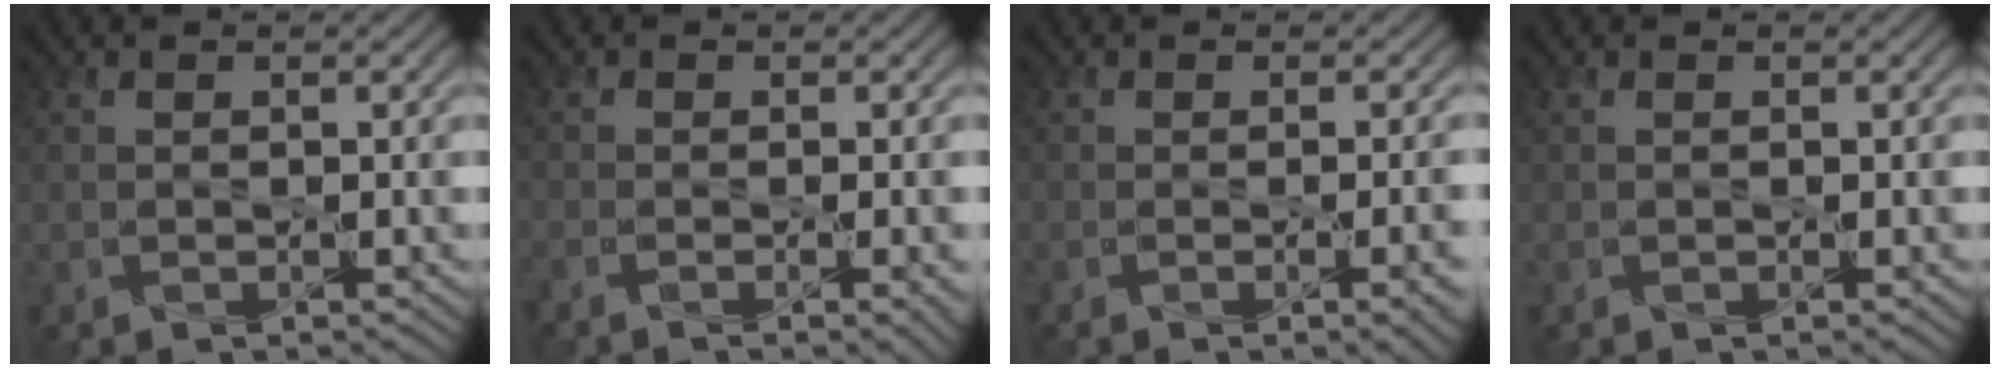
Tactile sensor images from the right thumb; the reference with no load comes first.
{"total": 5.2, "force": [-2.1, 1.7, 4.4], "torque": [-0.060, -0.010, -0.031]}
{"total": 5.2, "force": [-1.6, 1.6, 4.6], "torque": [-0.055, -0.008, -0.016]}
{"total": 0.0}